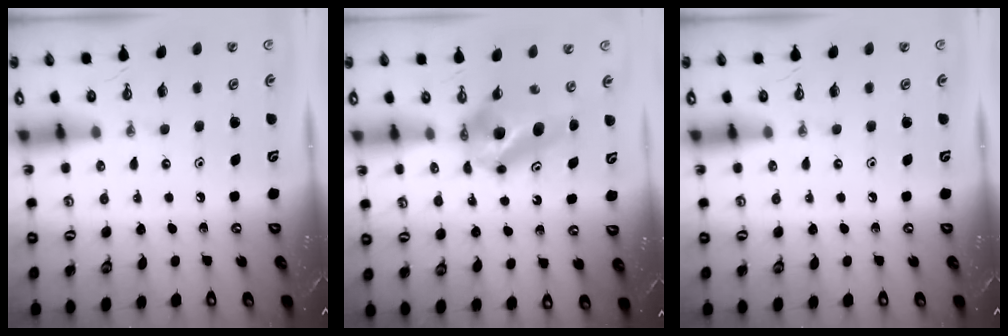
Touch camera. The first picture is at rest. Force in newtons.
{"total": 6.7, "press": 5.9, "slide": 3.1}
{"total": 0.0}